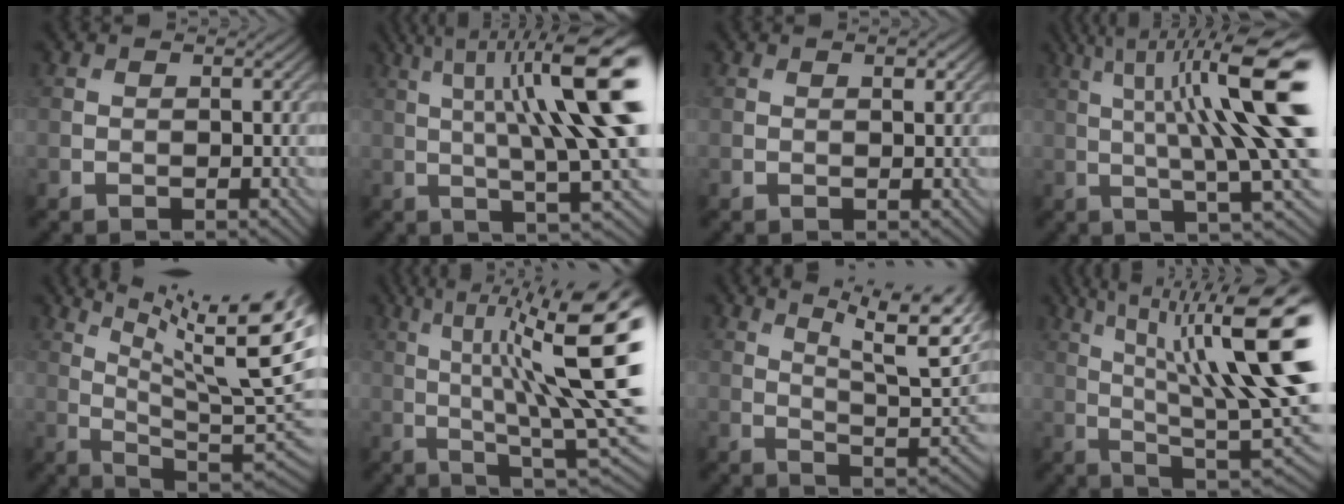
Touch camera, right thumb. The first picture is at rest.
{"total": 16.3, "force": [3.9, 3.4, 15.5], "torque": [-0.245, 0.015, 0.077]}
{"total": 1.1, "force": [0.5, 0.3, 0.9], "torque": [-0.015, -0.001, 0.010]}
{"total": 16.2, "force": [3.7, 2.9, 15.5], "torque": [-0.248, 0.010, 0.083]}
{"total": 16.2, "force": [8.6, 3.2, 13.3], "torque": [-0.195, -0.003, 0.140]}
{"total": 18.0, "force": [4.1, 4.2, 17.0], "torque": [-0.265, 0.024, 0.078]}
{"total": 14.0, "force": [8.4, 3.7, 10.5], "torque": [-0.172, 0.010, 0.128]}
{"total": 19.0, "force": [5.6, 5.0, 17.5], "torque": [-0.280, 0.026, 0.099]}